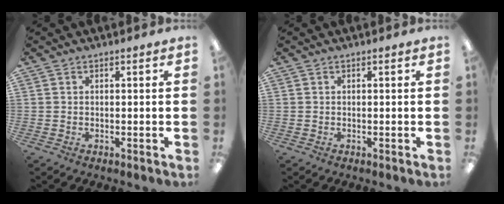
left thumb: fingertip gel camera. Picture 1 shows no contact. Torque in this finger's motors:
{"motor_torque": [0.00, 0.00, 0.04, -0.03, 0.00]}